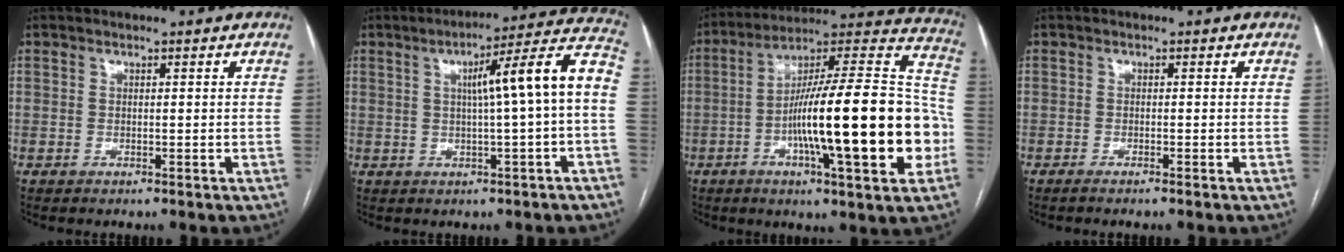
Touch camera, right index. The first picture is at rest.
{"total": 12.3, "force": [0.5, -0.5, 12.2], "torque": [-0.167, 0.029, 0.004]}
{"total": 27.3, "force": [-5.7, 3.0, 26.6], "torque": [-0.359, 0.010, -0.095]}
{"total": 1.6, "force": [-1.3, -0.3, 1.0], "torque": [-0.012, 0.001, -0.019]}